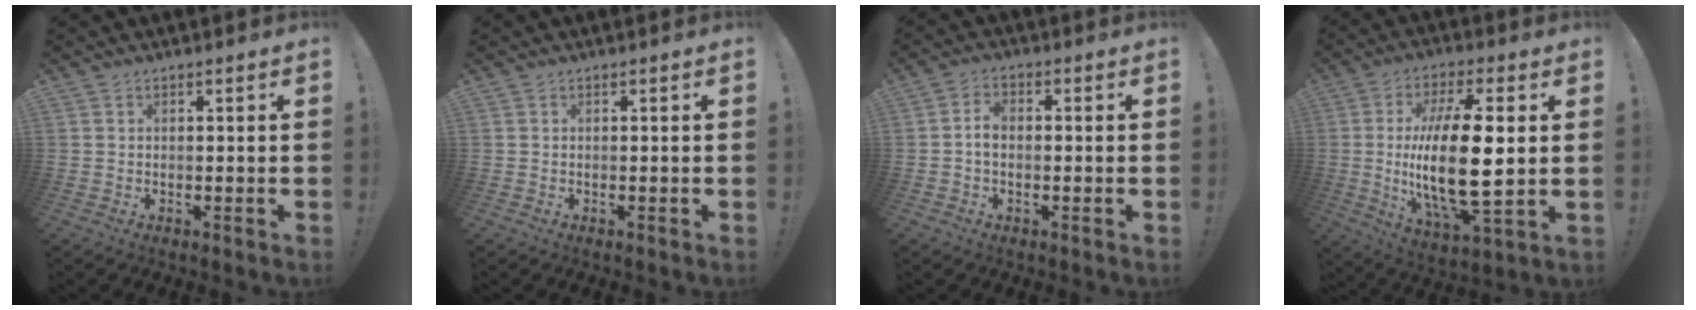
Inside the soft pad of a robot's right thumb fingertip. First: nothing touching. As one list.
[{"total": 0.0}, {"total": 3.1, "force": [-0.3, 2.1, 2.2], "torque": [-0.048, 0.009, -0.003]}, {"total": 20.8, "force": [0.7, 7.0, 19.6], "torque": [-0.393, -0.020, 0.003]}]